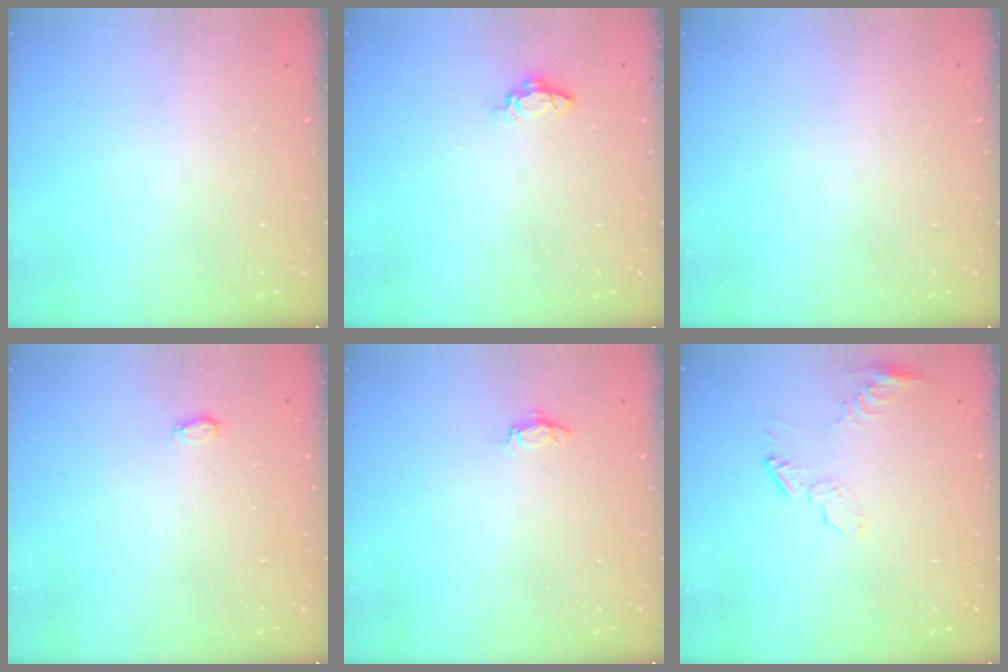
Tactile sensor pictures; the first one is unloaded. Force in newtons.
{"total": 5.5, "press": 5.4, "slide": 0.6}
{"total": 0.0}
{"total": 2.7, "press": 2.7, "slide": 0.3}
{"total": 3.9, "press": 3.9, "slide": 0.5}
{"total": 7.2, "press": 7.2, "slide": 0.6}